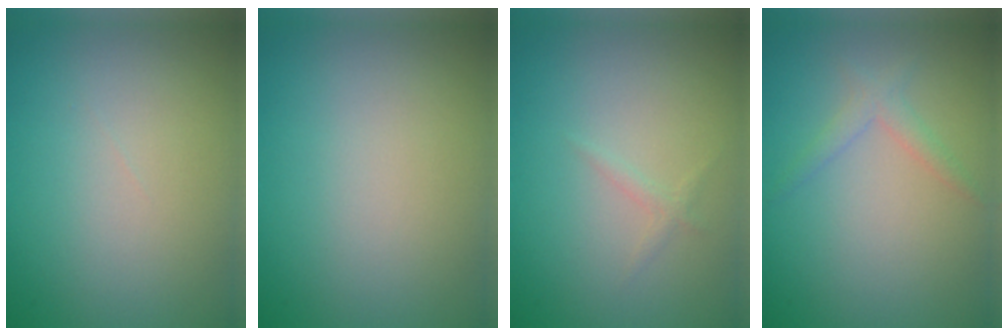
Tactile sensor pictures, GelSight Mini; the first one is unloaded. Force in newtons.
{"total": 0.0}
{"total": 0.7, "press": 0.7, "slide": 0.0}
{"total": 1.5, "press": 1.5, "slide": 0.1}